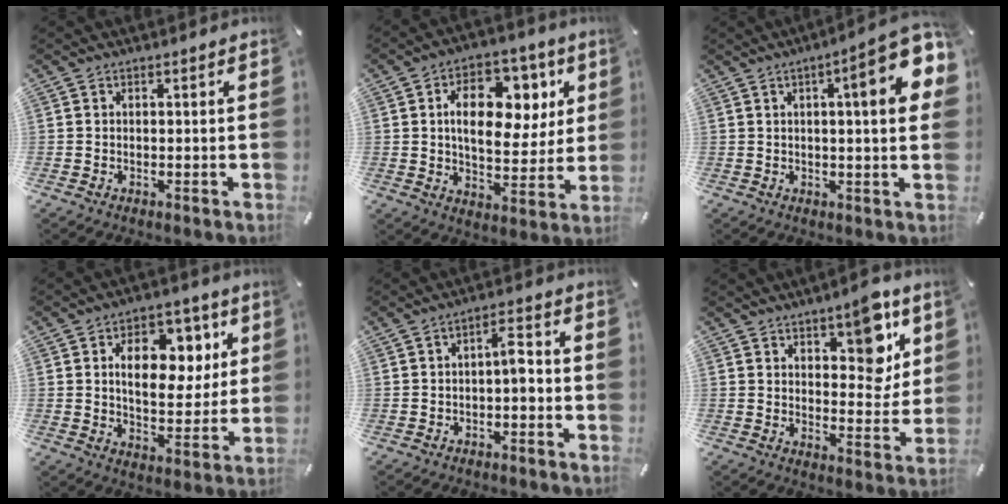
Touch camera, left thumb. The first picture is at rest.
{"total": 15.7, "force": [4.6, 10.2, 11.1], "torque": [-0.161, -0.004, 0.079]}
{"total": 13.7, "force": [4.5, 2.7, 12.6], "torque": [-0.168, -0.024, 0.063]}
{"total": 13.5, "force": [4.3, 9.0, 9.1], "torque": [-0.119, -0.008, 0.070]}
{"total": 5.4, "force": [-1.3, 2.4, 4.7], "torque": [-0.083, 0.021, -0.025]}
{"total": 10.5, "force": [5.8, 5.7, 6.6], "torque": [-0.056, -0.039, 0.093]}